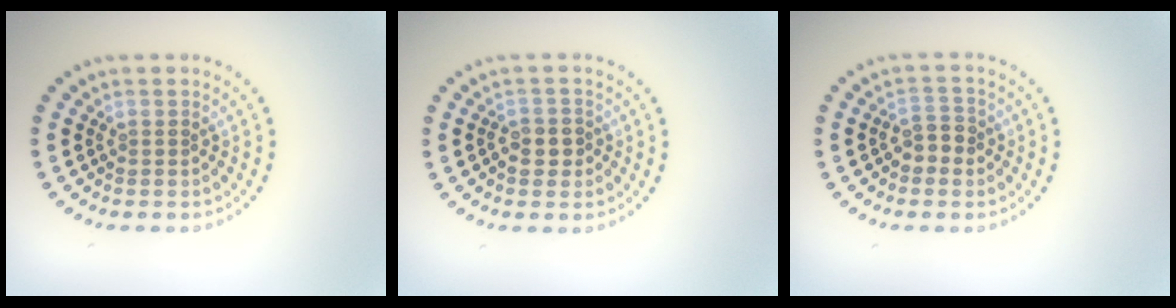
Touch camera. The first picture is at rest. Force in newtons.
{"total": 1.6, "press": 1.5, "slide": 0.4}
{"total": 2.1, "press": 2.0, "slide": 0.5}